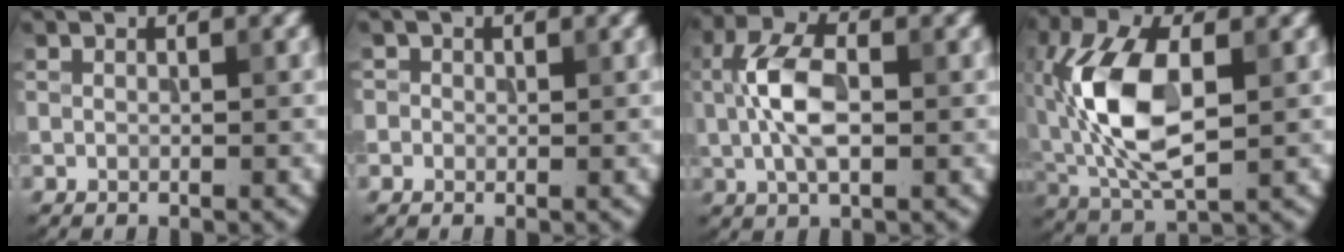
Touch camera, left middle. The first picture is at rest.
{"total": 0.9, "force": [0.2, 0.9, 0.1], "torque": [-0.001, -0.004, -0.003]}
{"total": 5.3, "force": [0.0, 2.6, 4.7], "torque": [-0.100, 0.009, -0.003]}
{"total": 9.6, "force": [0.1, 4.9, 8.3], "torque": [-0.180, 0.007, 0.005]}